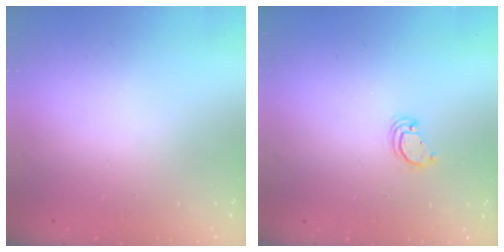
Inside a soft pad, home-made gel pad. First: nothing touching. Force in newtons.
{"total": 3.3, "press": 3.3, "slide": 0.2}